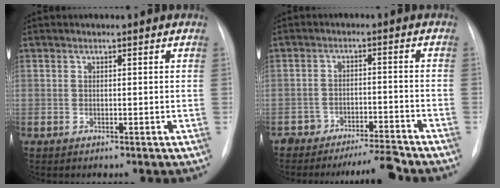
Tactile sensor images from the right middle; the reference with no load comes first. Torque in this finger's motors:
{"motor_torque": [0.14, -0.15, 0.04, 0.03]}